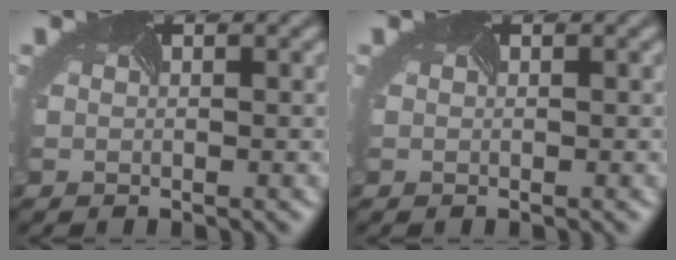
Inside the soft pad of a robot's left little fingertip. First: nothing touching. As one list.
[{"total": 0.0}]